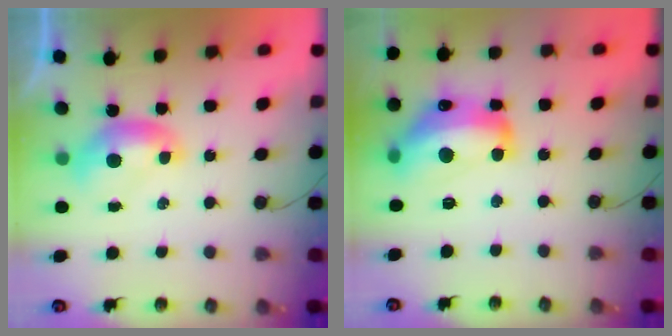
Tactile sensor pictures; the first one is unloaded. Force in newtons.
{"total": 12.7, "press": 12.7, "slide": 1.0}